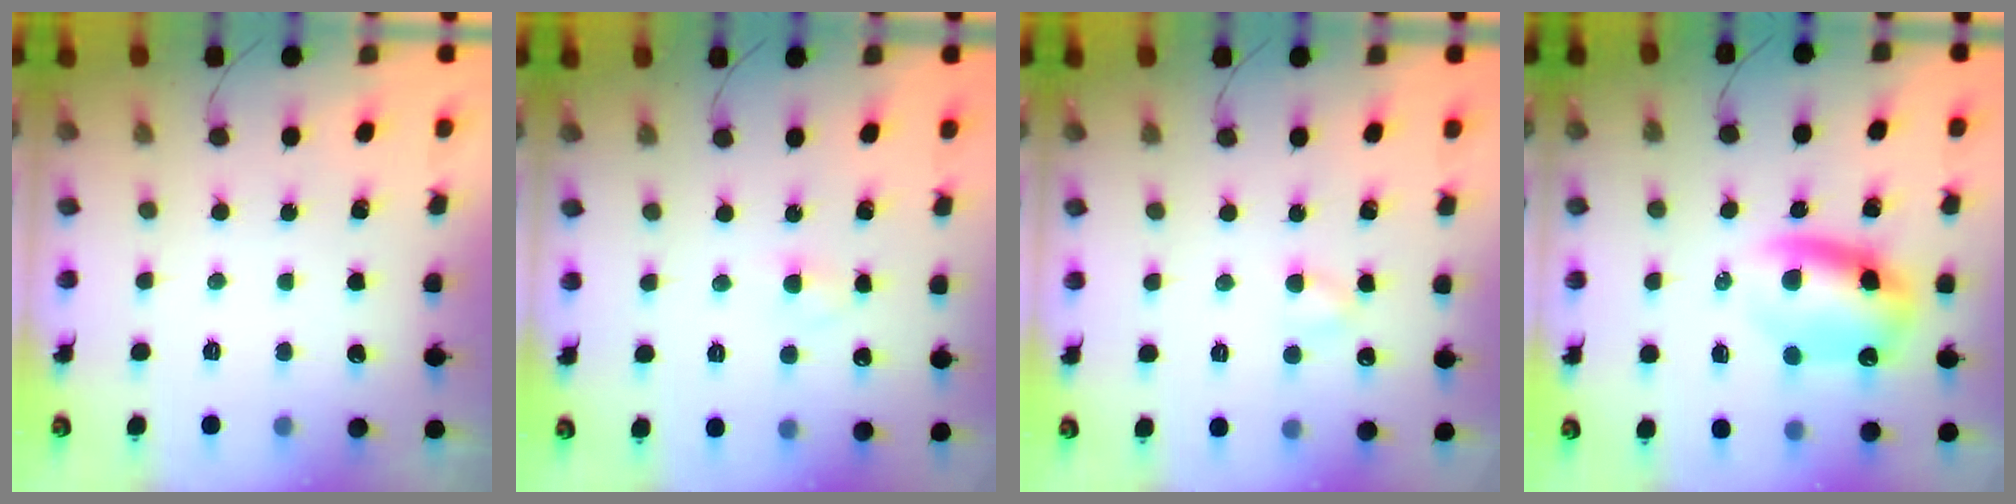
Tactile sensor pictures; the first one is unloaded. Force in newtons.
{"total": 2.1, "press": 1.9, "slide": 0.9}
{"total": 3.0, "press": 2.8, "slide": 1.1}
{"total": 10.4, "press": 10.0, "slide": 2.7}